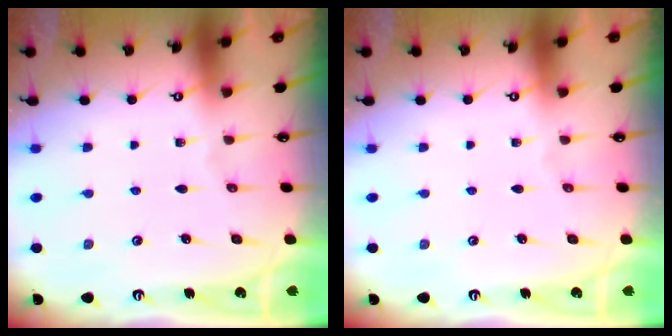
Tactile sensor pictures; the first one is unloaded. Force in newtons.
{"total": 0.0}